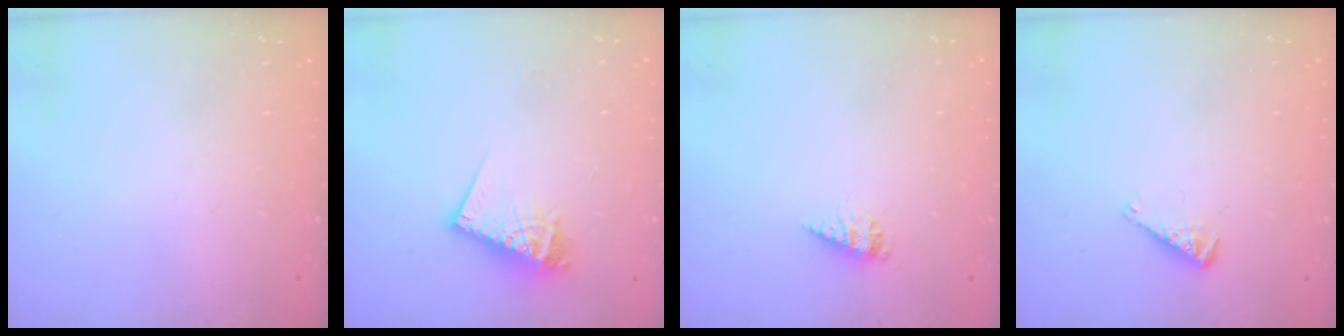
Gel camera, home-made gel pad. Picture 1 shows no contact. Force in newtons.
{"total": 10.3, "press": 10.3, "slide": 1.0}
{"total": 3.4, "press": 3.4, "slide": 0.3}
{"total": 4.1, "press": 4.0, "slide": 0.6}